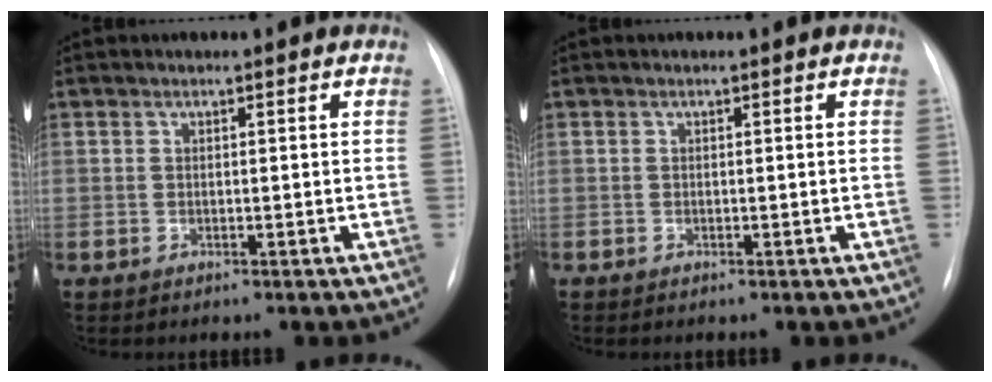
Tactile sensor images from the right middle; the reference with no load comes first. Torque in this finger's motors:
{"motor_torque": [0.21, -0.21, 0.03, 0.01]}